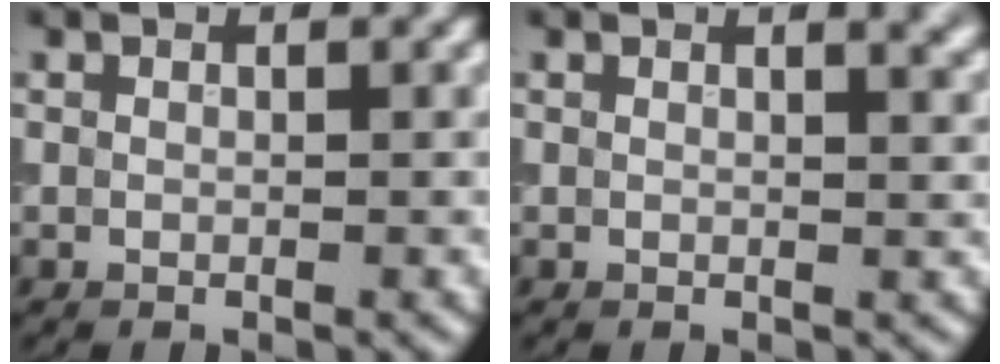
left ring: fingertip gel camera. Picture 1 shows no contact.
{"total": 2.7, "force": [1.7, 1.2, 1.8], "torque": [0.001, 0.006, 0.011]}